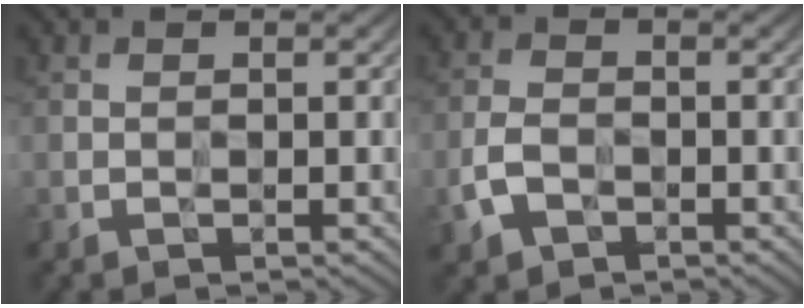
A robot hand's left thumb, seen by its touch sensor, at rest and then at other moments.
{"total": 4.4, "force": [-2.5, 2.7, 2.2], "torque": [-0.048, -0.009, -0.053]}